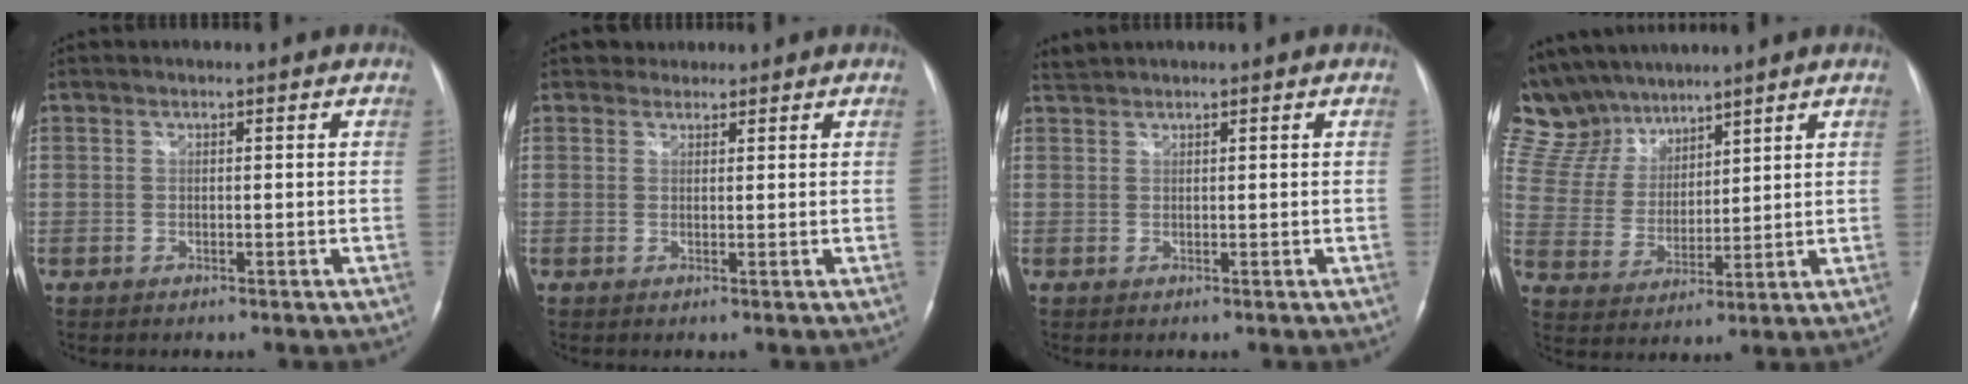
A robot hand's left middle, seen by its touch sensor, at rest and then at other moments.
{"total": 1.7, "force": [1.3, 1.0, -0.4], "torque": [0.010, 0.010, 0.016]}
{"total": 1.3, "force": [1.2, -0.2, -0.2], "torque": [-0.004, 0.014, 0.032]}
{"total": 12.5, "force": [11.0, 5.3, 3.0], "torque": [-0.076, 0.027, 0.221]}